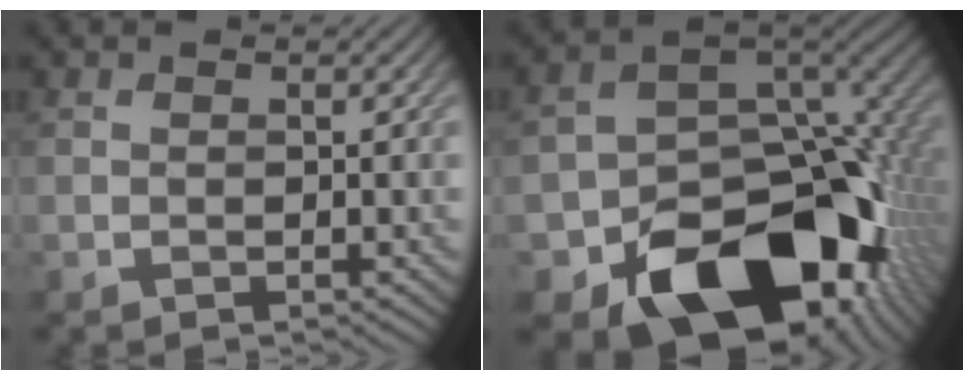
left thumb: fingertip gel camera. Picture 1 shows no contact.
{"total": 18.2, "force": [-8.3, 12.4, 10.4], "torque": [-0.142, -0.052, -0.116]}